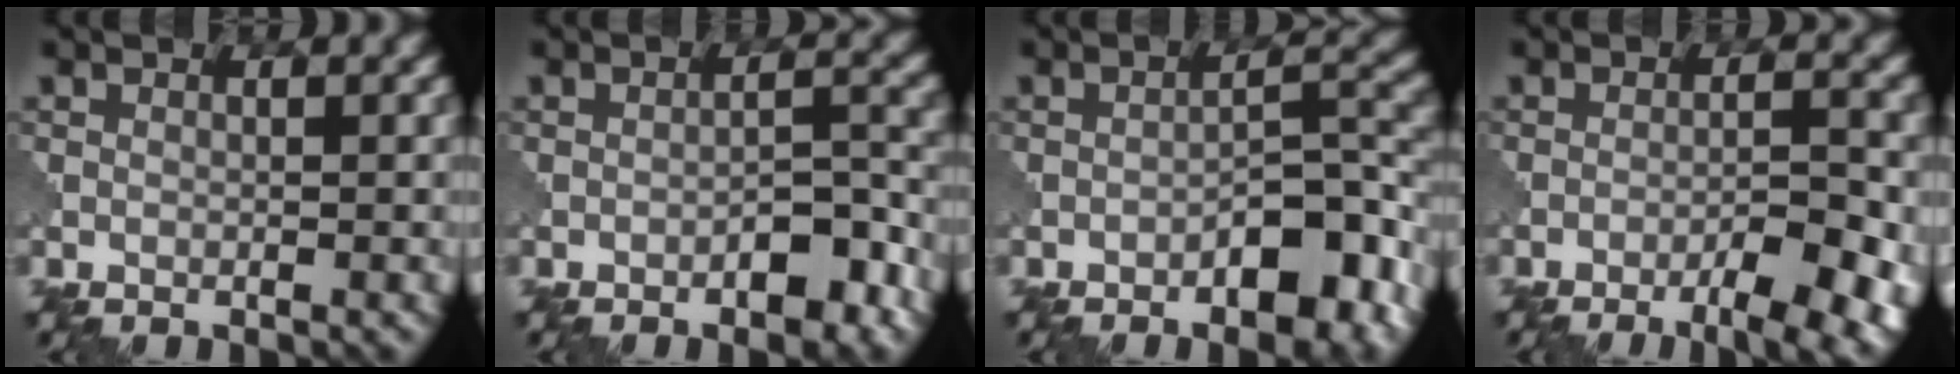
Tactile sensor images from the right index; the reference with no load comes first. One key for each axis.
{"total": 3.7, "fx": -2.2, "fy": 1.3, "fz": 2.8, "tx": -0.035, "ty": 0.010, "tz": -0.033}
{"total": 6.4, "fx": -3.5, "fy": 2.3, "fz": 4.9, "tx": -0.063, "ty": 0.018, "tz": -0.054}
{"total": 9.2, "fx": -6.1, "fy": 2.9, "fz": 6.2, "tx": -0.070, "ty": 0.006, "tz": -0.060}